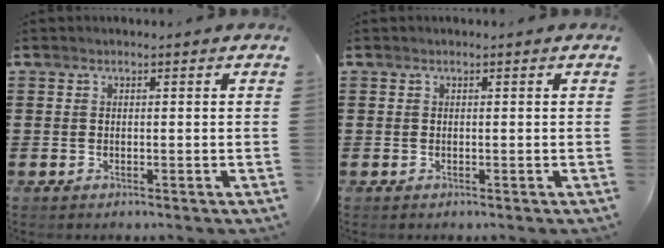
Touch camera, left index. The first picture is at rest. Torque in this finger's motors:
{"motor_torque": [0.00, 0.00, 0.00, 0.00]}